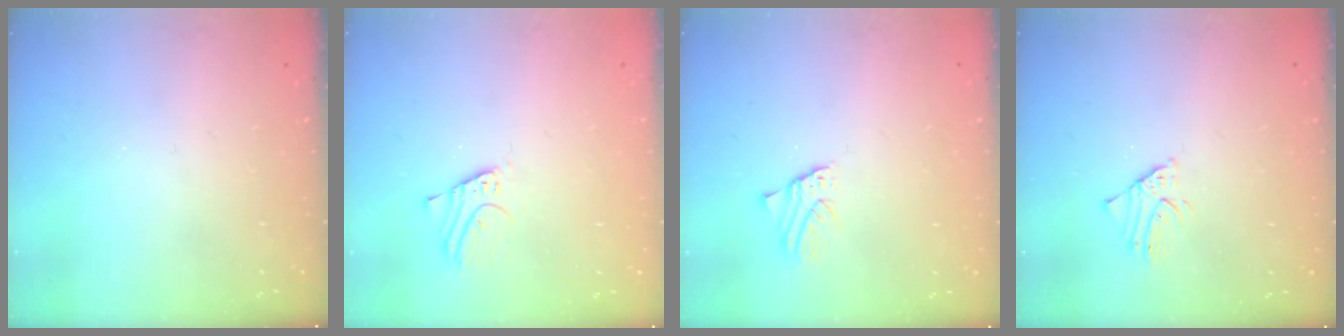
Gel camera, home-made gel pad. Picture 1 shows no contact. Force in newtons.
{"total": 3.7, "press": 3.7, "slide": 0.2}
{"total": 1.6, "press": 1.6, "slide": 0.3}
{"total": 1.5, "press": 1.5, "slide": 0.1}